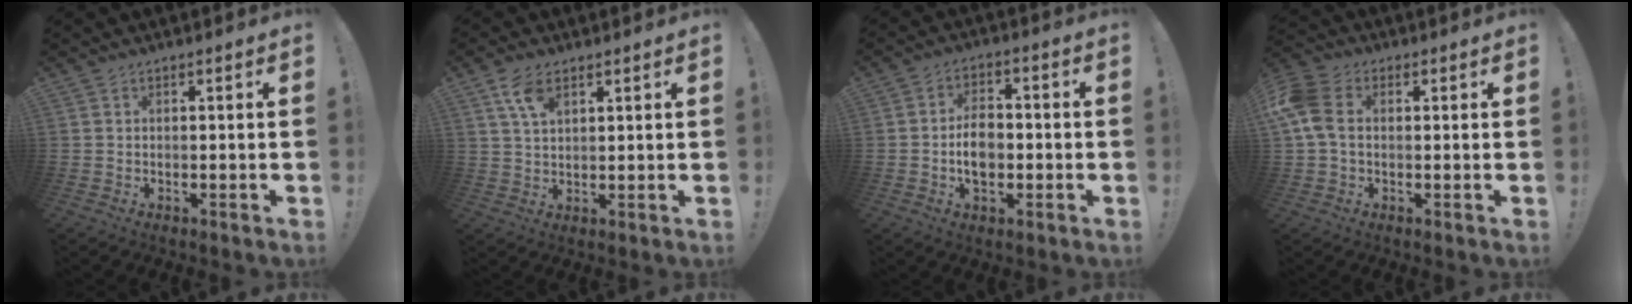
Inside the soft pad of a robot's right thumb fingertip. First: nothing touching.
{"total": 6.4, "force": [3.6, 3.1, 4.3], "torque": [-0.076, -0.013, 0.067]}
{"total": 8.8, "force": [-1.2, 6.3, 6.1], "torque": [-0.099, 0.005, -0.023]}
{"total": 10.2, "force": [1.3, 7.1, 7.2], "torque": [-0.157, 0.005, 0.027]}